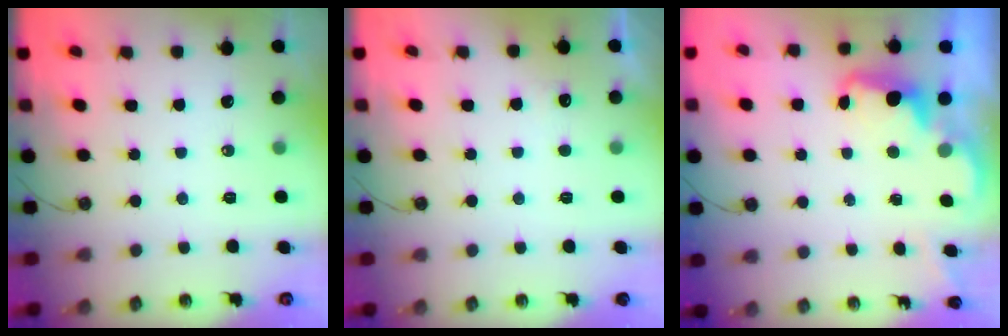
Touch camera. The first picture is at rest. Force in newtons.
{"total": 2.6, "press": 2.4, "slide": 1.0}
{"total": 2.3, "press": 2.2, "slide": 0.7}